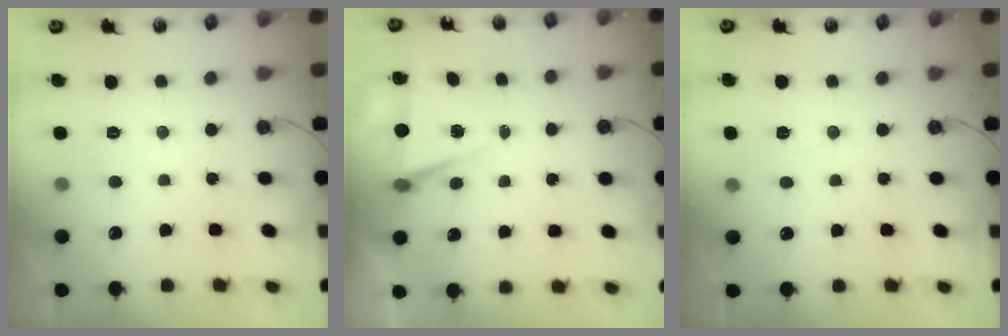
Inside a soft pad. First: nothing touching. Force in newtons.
{"total": 5.8, "press": 3.7, "slide": 4.5}
{"total": 5.9, "press": 3.8, "slide": 4.5}